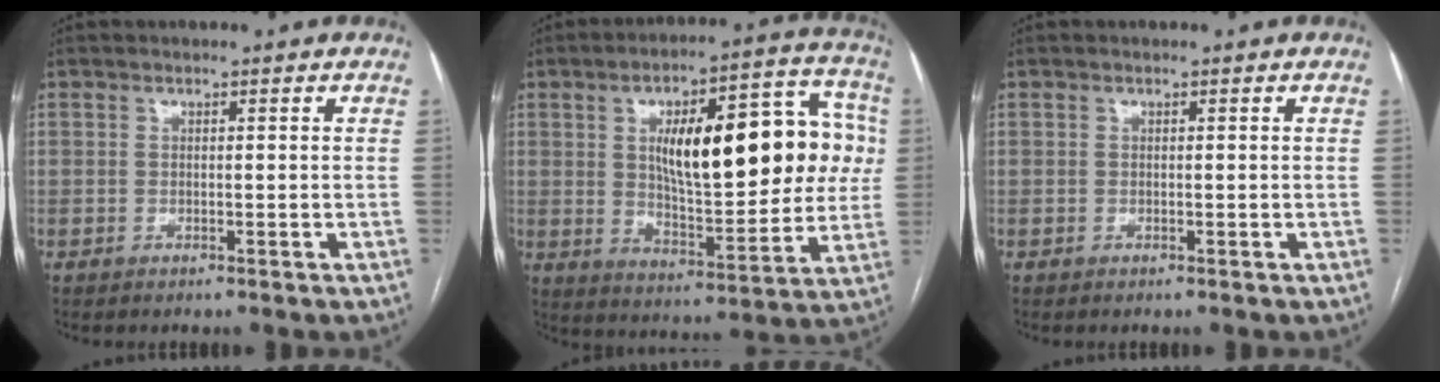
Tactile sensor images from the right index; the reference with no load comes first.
{"total": 22.4, "force": [3.9, 7.8, 20.6], "torque": [-0.297, 0.038, 0.061]}
{"total": 0.0}